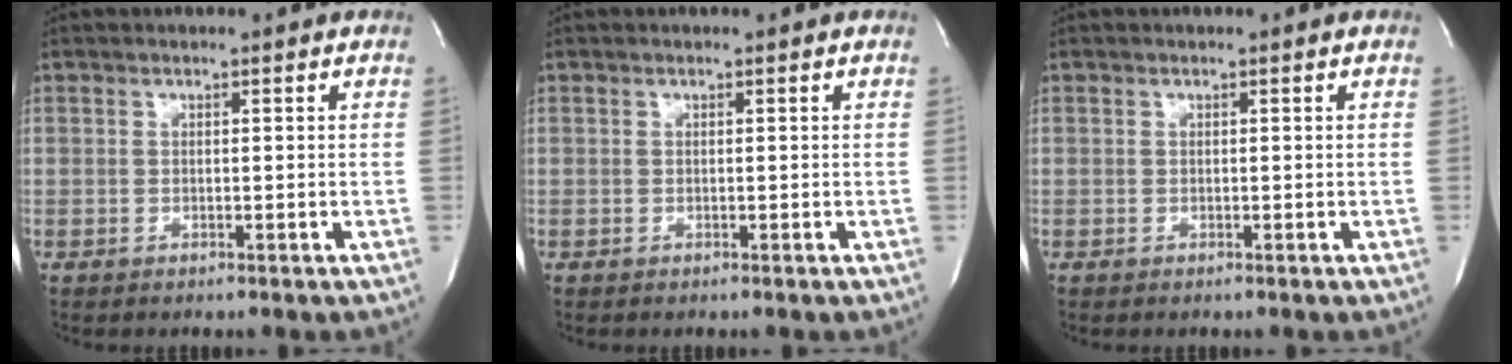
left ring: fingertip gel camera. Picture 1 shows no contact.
{"total": 0.0}
{"total": 0.0}